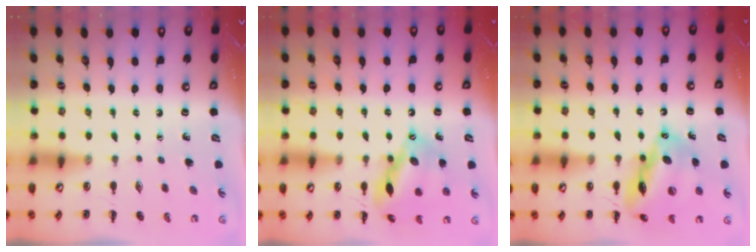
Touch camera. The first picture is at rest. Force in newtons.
{"total": 15.6, "press": 15.5, "slide": 1.6}
{"total": 17.8, "press": 17.2, "slide": 4.6}